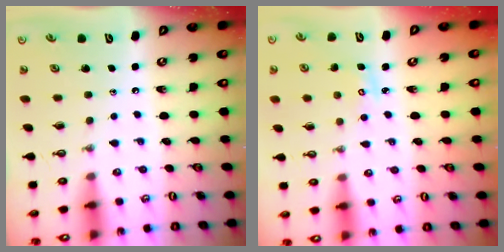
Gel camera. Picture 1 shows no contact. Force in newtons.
{"total": 2.5, "press": 2.5, "slide": 0.2}